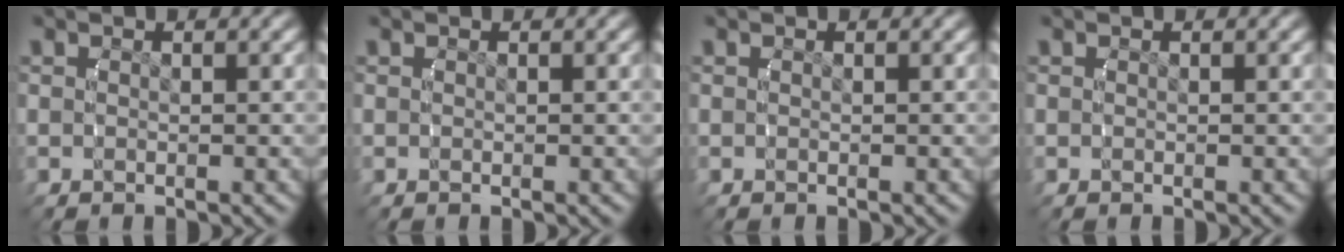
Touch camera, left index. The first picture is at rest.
{"total": 0.0}
{"total": 0.0}
{"total": 0.0}